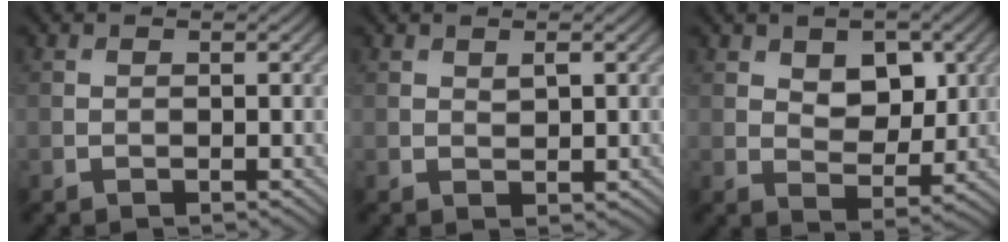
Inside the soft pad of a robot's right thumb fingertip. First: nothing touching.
{"total": 1.2, "force": [0.7, 0.7, 0.7], "torque": [-0.014, -0.006, 0.018]}
{"total": 5.5, "force": [2.1, 3.6, 3.7], "torque": [-0.061, -0.008, 0.029]}